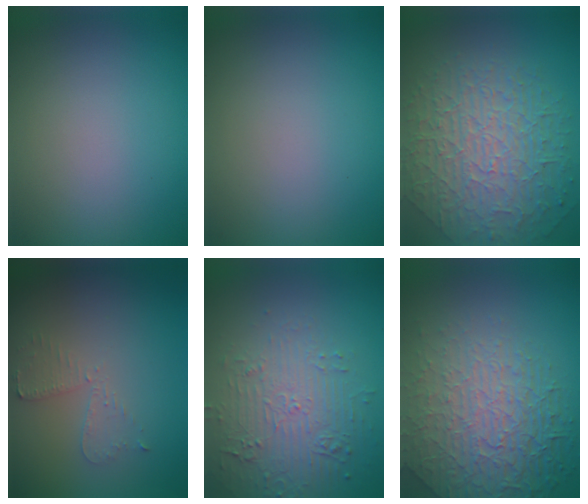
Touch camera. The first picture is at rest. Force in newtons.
{"total": 0.0}
{"total": 10.1, "press": 6.6, "slide": 7.6}
{"total": 2.2, "press": 2.2, "slide": 0.5}
{"total": 5.2, "press": 3.7, "slide": 3.6}
{"total": 8.0, "press": 5.9, "slide": 5.3}